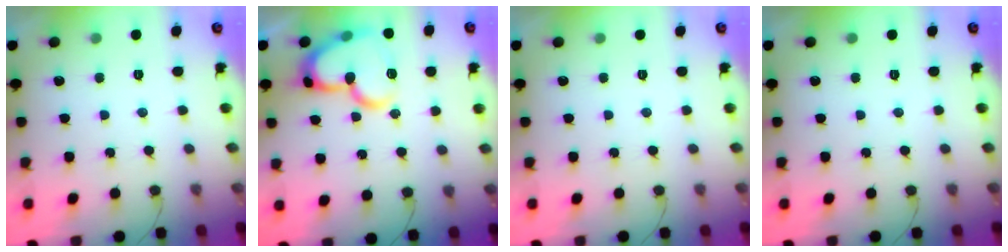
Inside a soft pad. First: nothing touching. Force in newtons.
{"total": 18.8, "press": 18.6, "slide": 2.2}
{"total": 0.0}
{"total": 0.0}